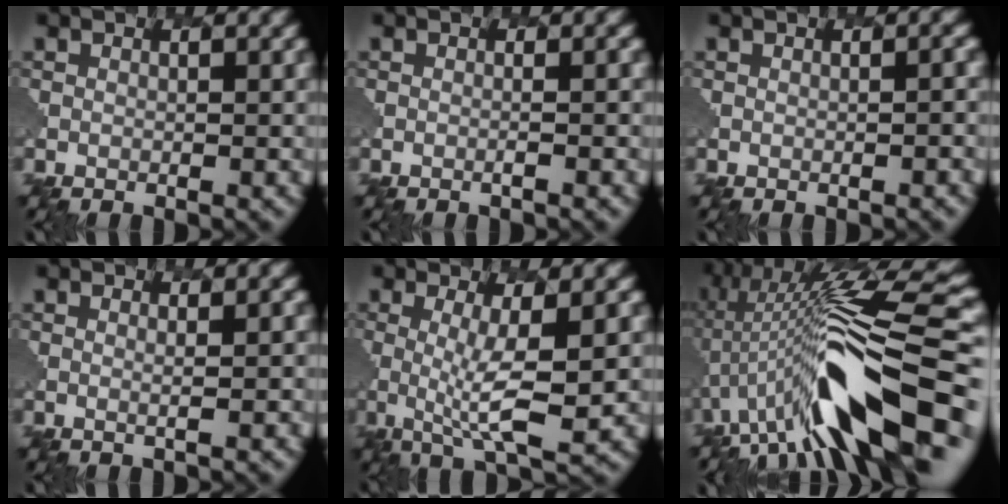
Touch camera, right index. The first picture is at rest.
{"total": 1.2, "force": [0.0, -1.0, -0.8], "torque": [0.012, 0.011, -0.011]}
{"total": 1.5, "force": [-0.3, 0.4, 1.4], "torque": [-0.004, 0.006, 0.000]}
{"total": 2.0, "force": [1.2, -1.4, -0.7], "torque": [0.020, 0.021, -0.001]}
{"total": 3.0, "force": [0.7, -0.7, 2.8], "torque": [-0.072, 0.013, -0.018]}
{"total": 9.9, "force": [-1.8, 1.6, 9.6], "torque": [-0.207, 0.043, -0.062]}